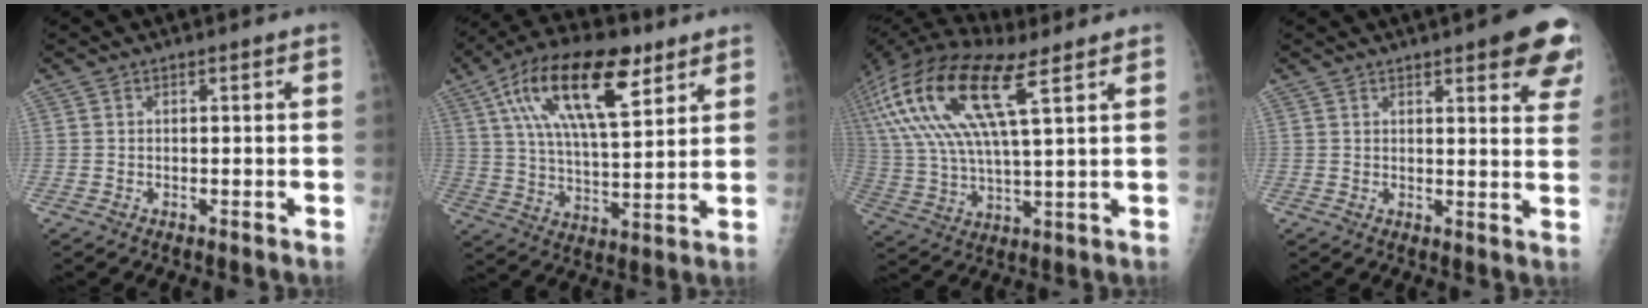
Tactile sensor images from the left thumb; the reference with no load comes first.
{"total": 20.0, "force": [9.4, 8.2, 15.6], "torque": [-0.257, -0.016, 0.164]}
{"total": 22.3, "force": [9.5, 6.7, 19.0], "torque": [-0.412, 0.011, 0.174]}
{"total": 11.5, "force": [6.9, 3.1, 8.7], "torque": [-0.070, -0.026, 0.073]}